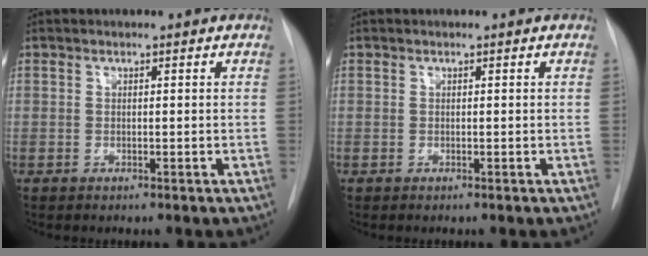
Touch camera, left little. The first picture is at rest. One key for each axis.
{"total": 0.0}